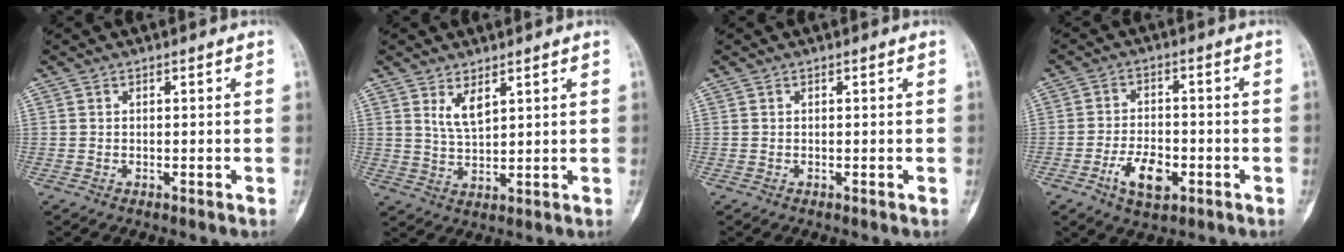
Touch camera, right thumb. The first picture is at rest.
{"total": 4.3, "force": [2.4, 1.6, 3.1], "torque": [-0.056, -0.021, 0.052]}
{"total": 0.0}
{"total": 7.7, "force": [-3.1, 4.1, 5.7], "torque": [-0.090, 0.013, -0.053]}